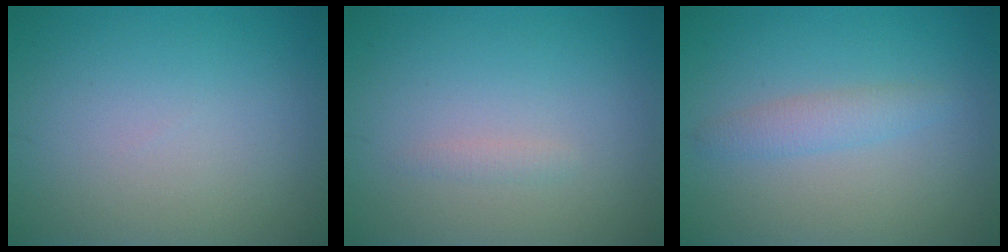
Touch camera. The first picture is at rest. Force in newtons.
{"total": 0.7, "press": 0.7, "slide": 0.0}
{"total": 1.8, "press": 1.8, "slide": 0.1}